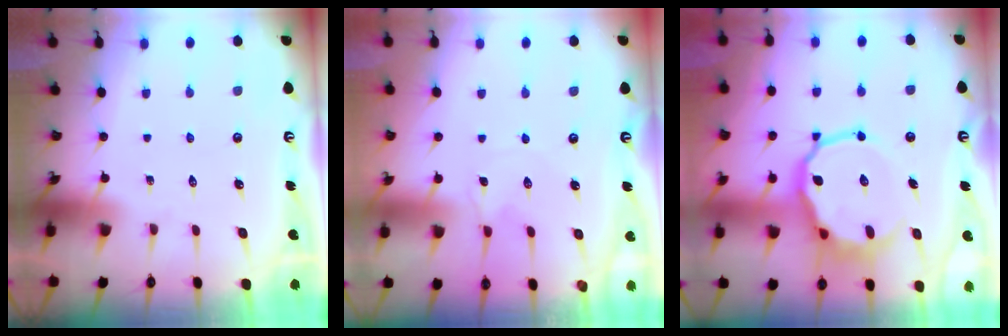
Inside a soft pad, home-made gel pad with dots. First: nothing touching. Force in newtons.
{"total": 0.8, "press": 0.7, "slide": 0.2}
{"total": 13.1, "press": 12.7, "slide": 3.2}